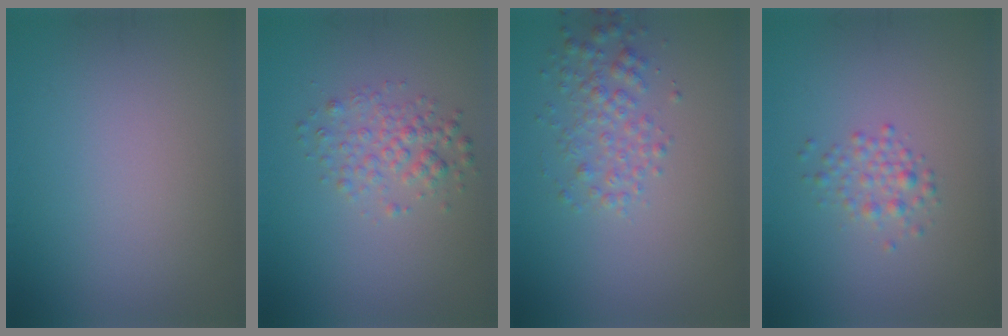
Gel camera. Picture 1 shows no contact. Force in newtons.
{"total": 2.5, "press": 2.5, "slide": 0.1}
{"total": 2.6, "press": 2.6, "slide": 0.0}
{"total": 1.7, "press": 1.7, "slide": 0.0}